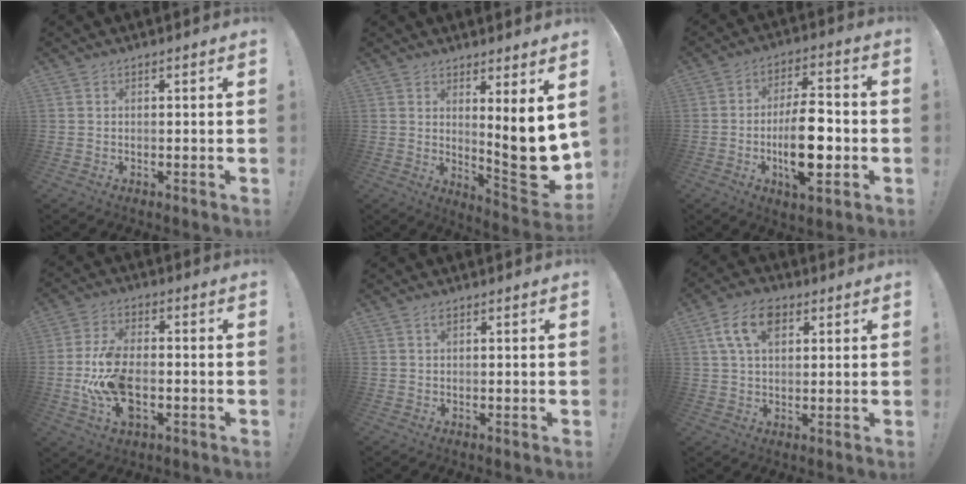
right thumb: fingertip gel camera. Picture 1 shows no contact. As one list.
[{"total": 10.6, "force": [2.4, 1.9, 10.2], "torque": [-0.119, -0.052, 0.039]}, {"total": 15.7, "force": [-3.4, 6.3, 14.0], "torque": [-0.261, 0.007, -0.062]}, {"total": 13.8, "force": [-3.0, 8.2, 10.7], "torque": [-0.208, 0.000, -0.053]}, {"total": 0.9, "force": [0.6, 0.2, 0.7], "torque": [-0.002, -0.006, 0.008]}, {"total": 10.4, "force": [4.1, 6.3, 7.2], "torque": [-0.128, 0.003, 0.076]}]